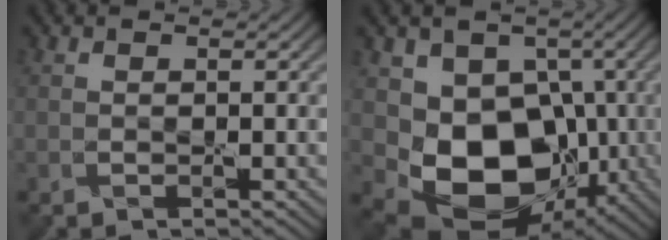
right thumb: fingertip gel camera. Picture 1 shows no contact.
{"total": 11.4, "force": [-1.3, 8.8, 7.2], "torque": [-0.134, -0.036, -0.021]}